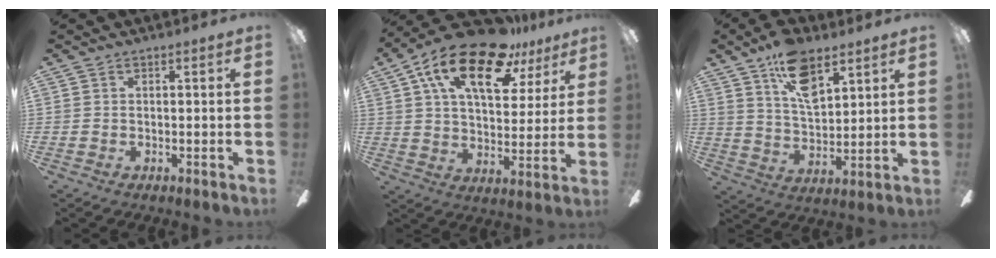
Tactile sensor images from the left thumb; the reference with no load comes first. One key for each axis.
{"total": 20.3, "fx": 11.8, "fy": 9.0, "fz": 13.8, "tx": -0.244, "ty": -0.048, "tz": 0.201}
{"total": 13.6, "fx": 8.3, "fy": 6.6, "fz": 8.5, "tx": -0.142, "ty": -0.029, "tz": 0.149}